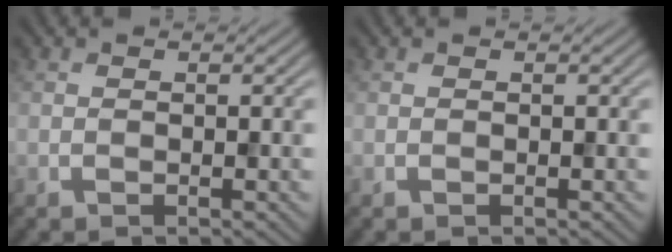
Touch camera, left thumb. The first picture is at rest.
{"total": 0.0}